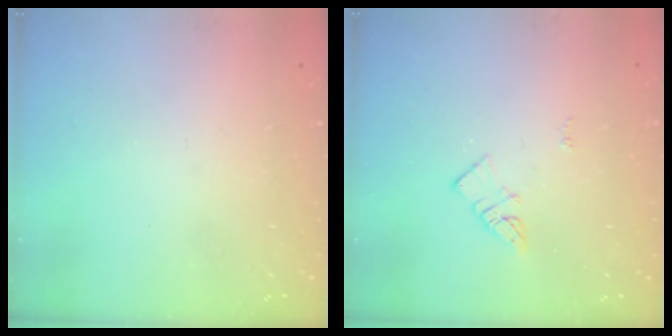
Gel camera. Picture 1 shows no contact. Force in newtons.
{"total": 3.9, "press": 3.9, "slide": 0.3}